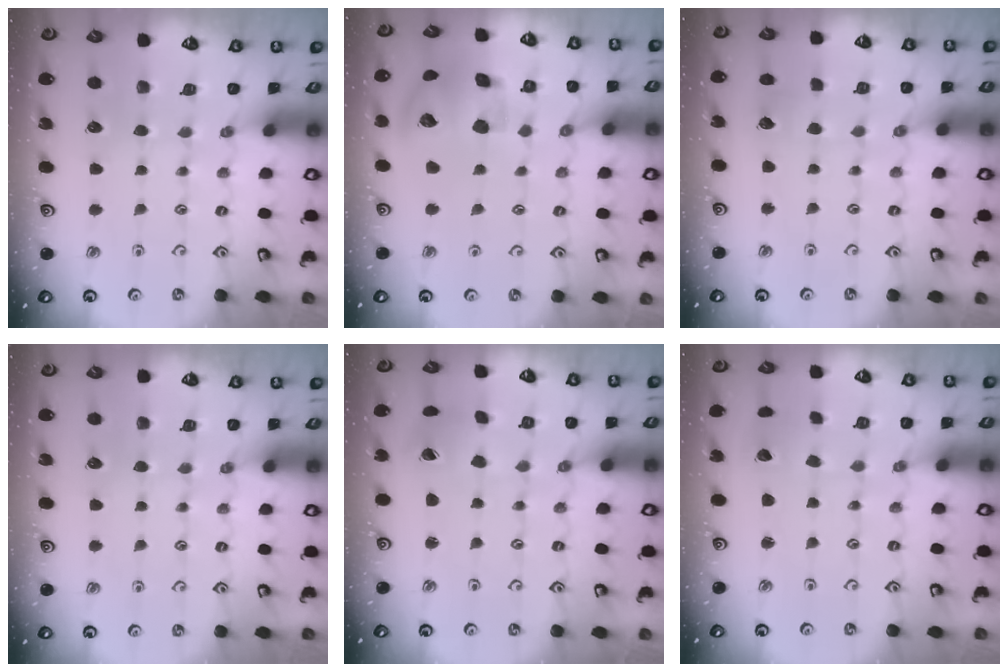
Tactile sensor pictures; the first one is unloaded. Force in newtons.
{"total": 15.5, "press": 15.3, "slide": 2.4}
{"total": 2.9, "press": 2.9, "slide": 0.3}
{"total": 0.0}
{"total": 2.0, "press": 2.0, "slide": 0.4}
{"total": 2.0, "press": 2.0, "slide": 0.2}